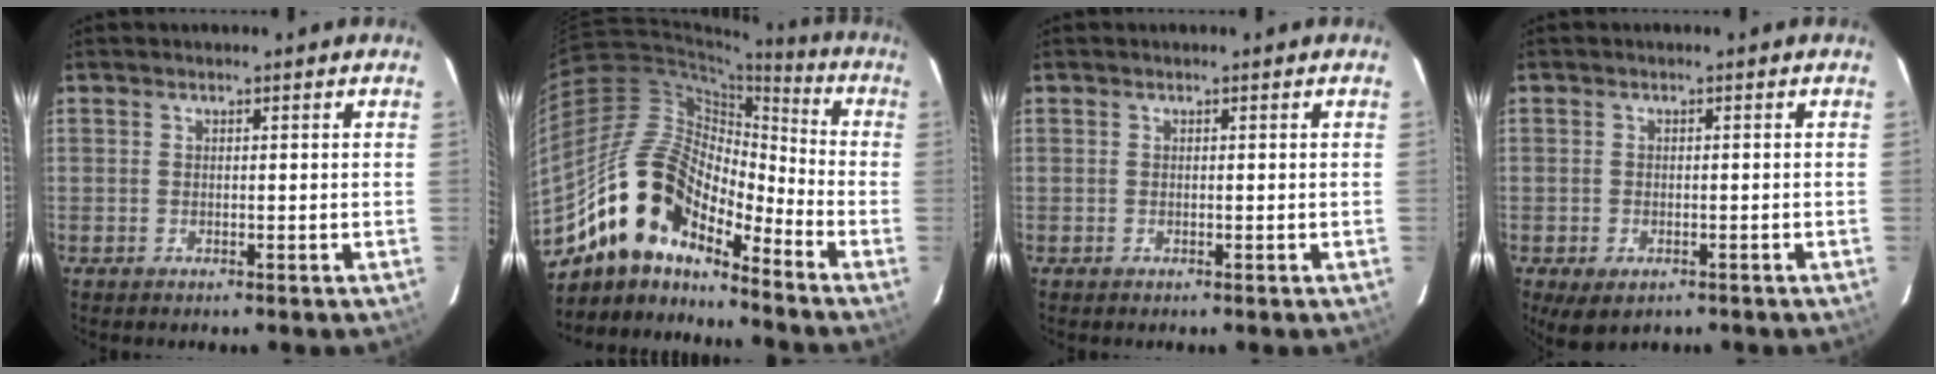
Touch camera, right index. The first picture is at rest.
{"total": 15.5, "force": [-12.1, 5.8, 7.7], "torque": [-0.138, 0.013, -0.239]}
{"total": 0.0}
{"total": 4.2, "force": [-2.2, 2.5, 2.5], "torque": [-0.049, -0.016, -0.031]}